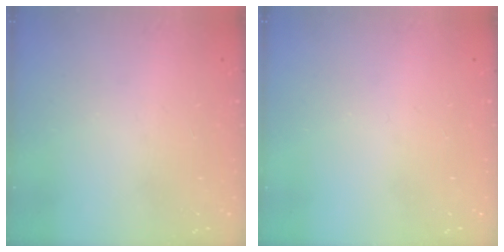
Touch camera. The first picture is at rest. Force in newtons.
{"total": 0.0}